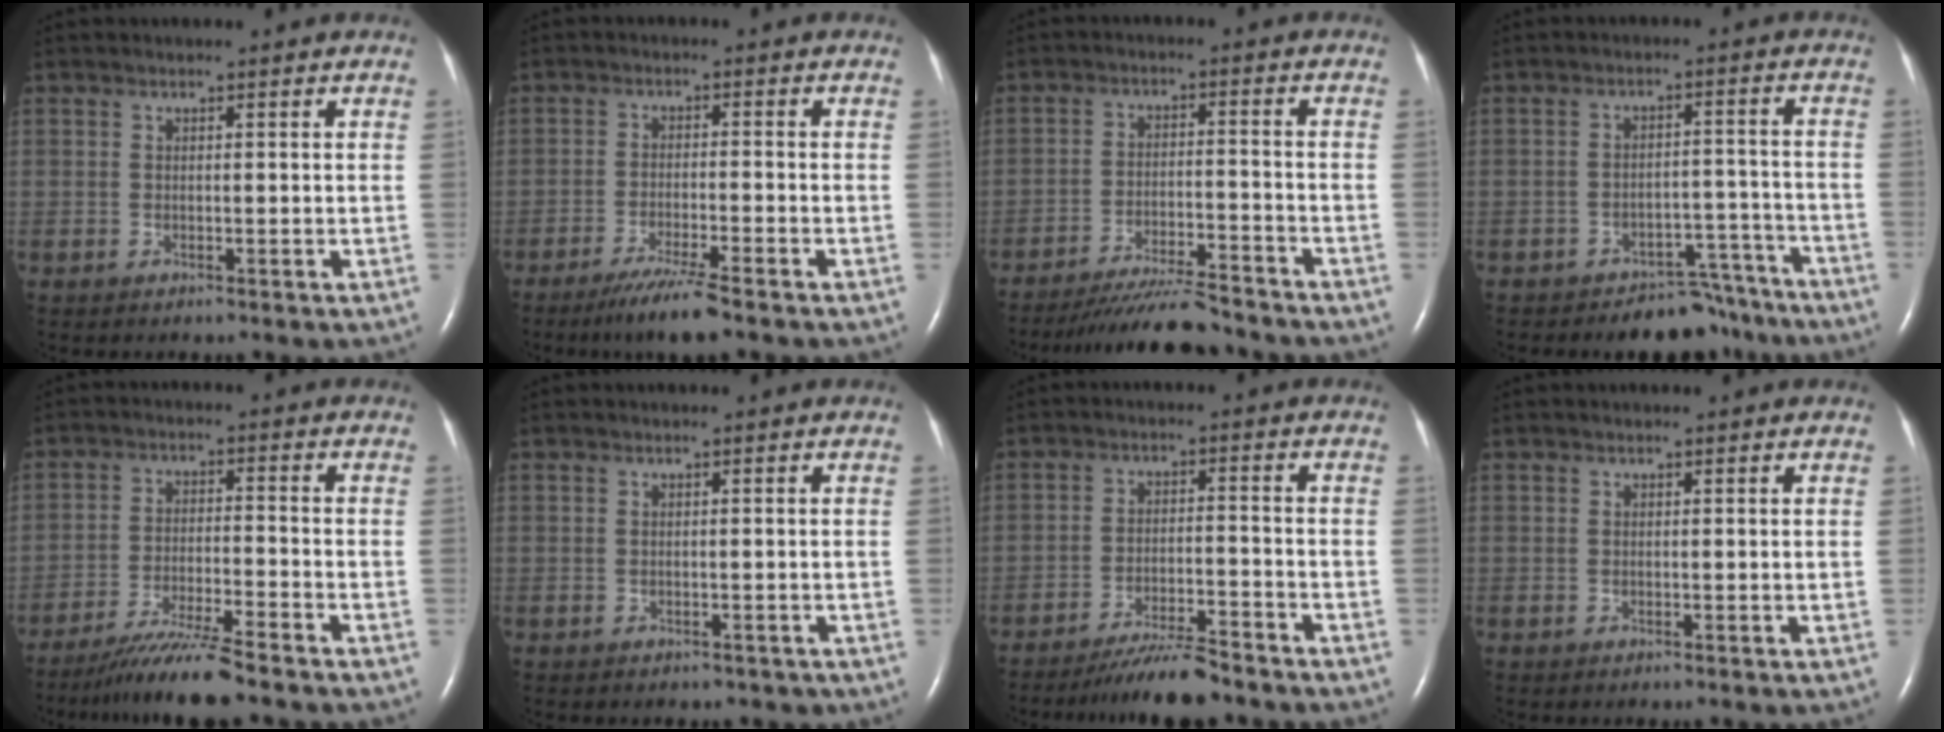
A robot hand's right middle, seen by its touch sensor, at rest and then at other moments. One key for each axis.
{"total": 6.3, "fx": -4.8, "fy": -0.2, "fz": 4.2, "tx": -0.083, "ty": -0.020, "tz": -0.086}
{"total": 11.0, "fx": -10.2, "fy": 0.4, "fz": 4.0, "tx": -0.064, "ty": -0.016, "tz": -0.166}
{"total": 7.8, "fx": -7.1, "fy": 3.2, "fz": 0.8, "tx": 0.012, "ty": 0.035, "tz": -0.098}
{"total": 8.8, "fx": -7.5, "fy": -0.8, "fz": 4.5, "tx": -0.079, "ty": -0.029, "tz": -0.133}
{"total": 2.3, "fx": -1.9, "fy": 1.3, "fz": 0.6, "tx": -0.007, "ty": 0.001, "tz": -0.020}
{"total": 7.6, "fx": -6.9, "fy": 0.3, "fz": 3.3, "tx": -0.056, "ty": -0.018, "tz": -0.118}
{"total": 0.0}